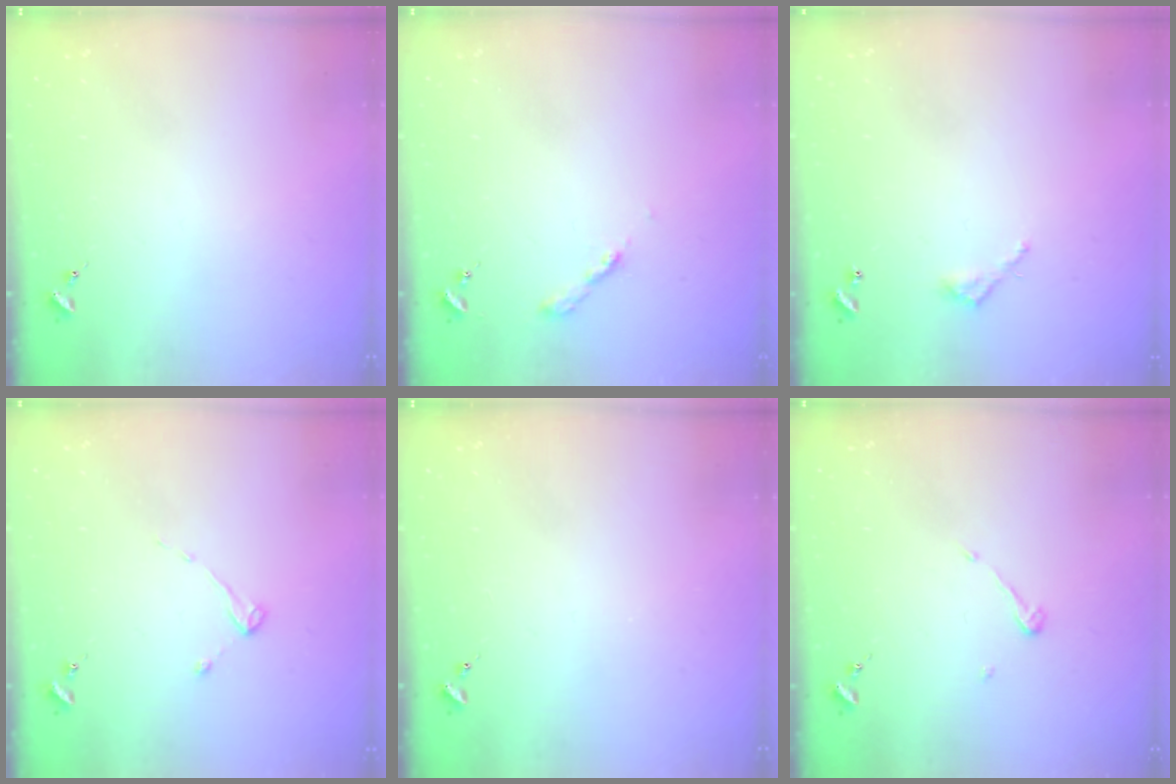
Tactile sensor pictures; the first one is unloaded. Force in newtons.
{"total": 3.1, "press": 3.1, "slide": 0.2}
{"total": 3.9, "press": 3.9, "slide": 0.3}
{"total": 2.6, "press": 2.5, "slide": 0.4}
{"total": 0.0}
{"total": 3.8, "press": 3.8, "slide": 0.3}